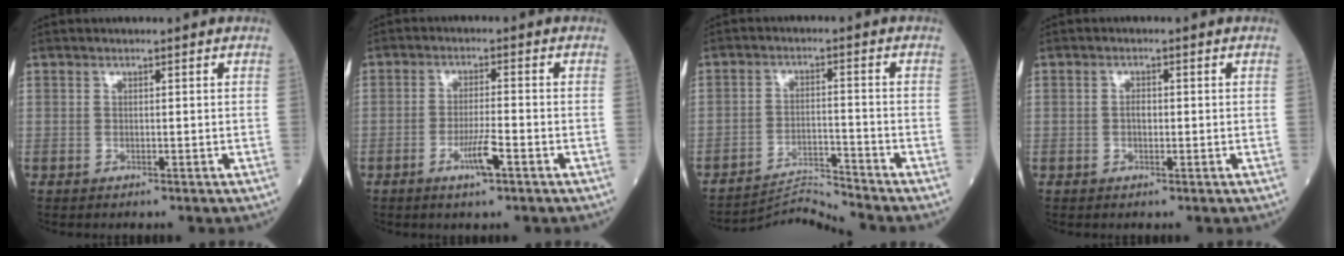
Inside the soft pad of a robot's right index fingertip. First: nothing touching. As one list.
[{"total": 4.5, "force": [-2.2, 0.3, 3.9], "torque": [-0.075, -0.004, -0.043]}, {"total": 6.4, "force": [-5.5, -2.8, -1.6], "torque": [0.018, -0.008, -0.098]}, {"total": 1.3, "force": [-0.2, 0.7, 1.1], "torque": [-0.020, 0.002, -0.004]}]